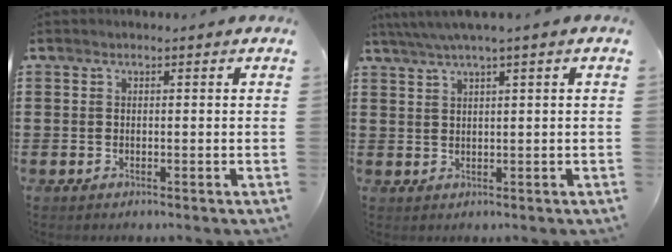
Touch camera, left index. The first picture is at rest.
{"total": 2.2, "force": [1.4, -0.3, 1.7], "torque": [-0.033, 0.002, 0.025]}